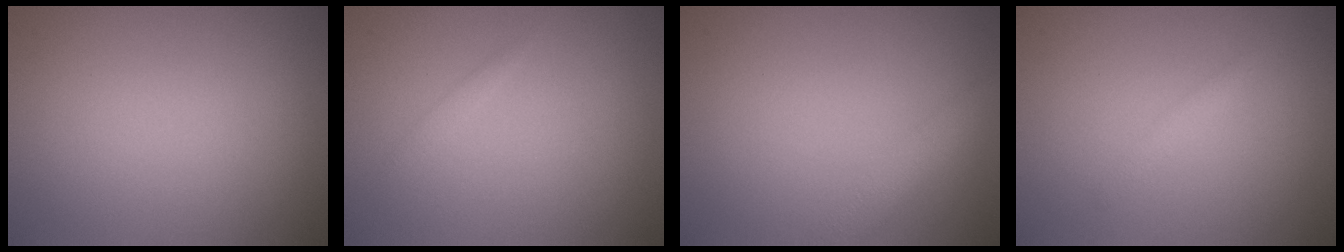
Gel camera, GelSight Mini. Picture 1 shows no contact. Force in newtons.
{"total": 0.5, "press": 0.5, "slide": 0.0}
{"total": 2.5, "press": 2.5, "slide": 0.1}
{"total": 0.8, "press": 0.8, "slide": 0.1}